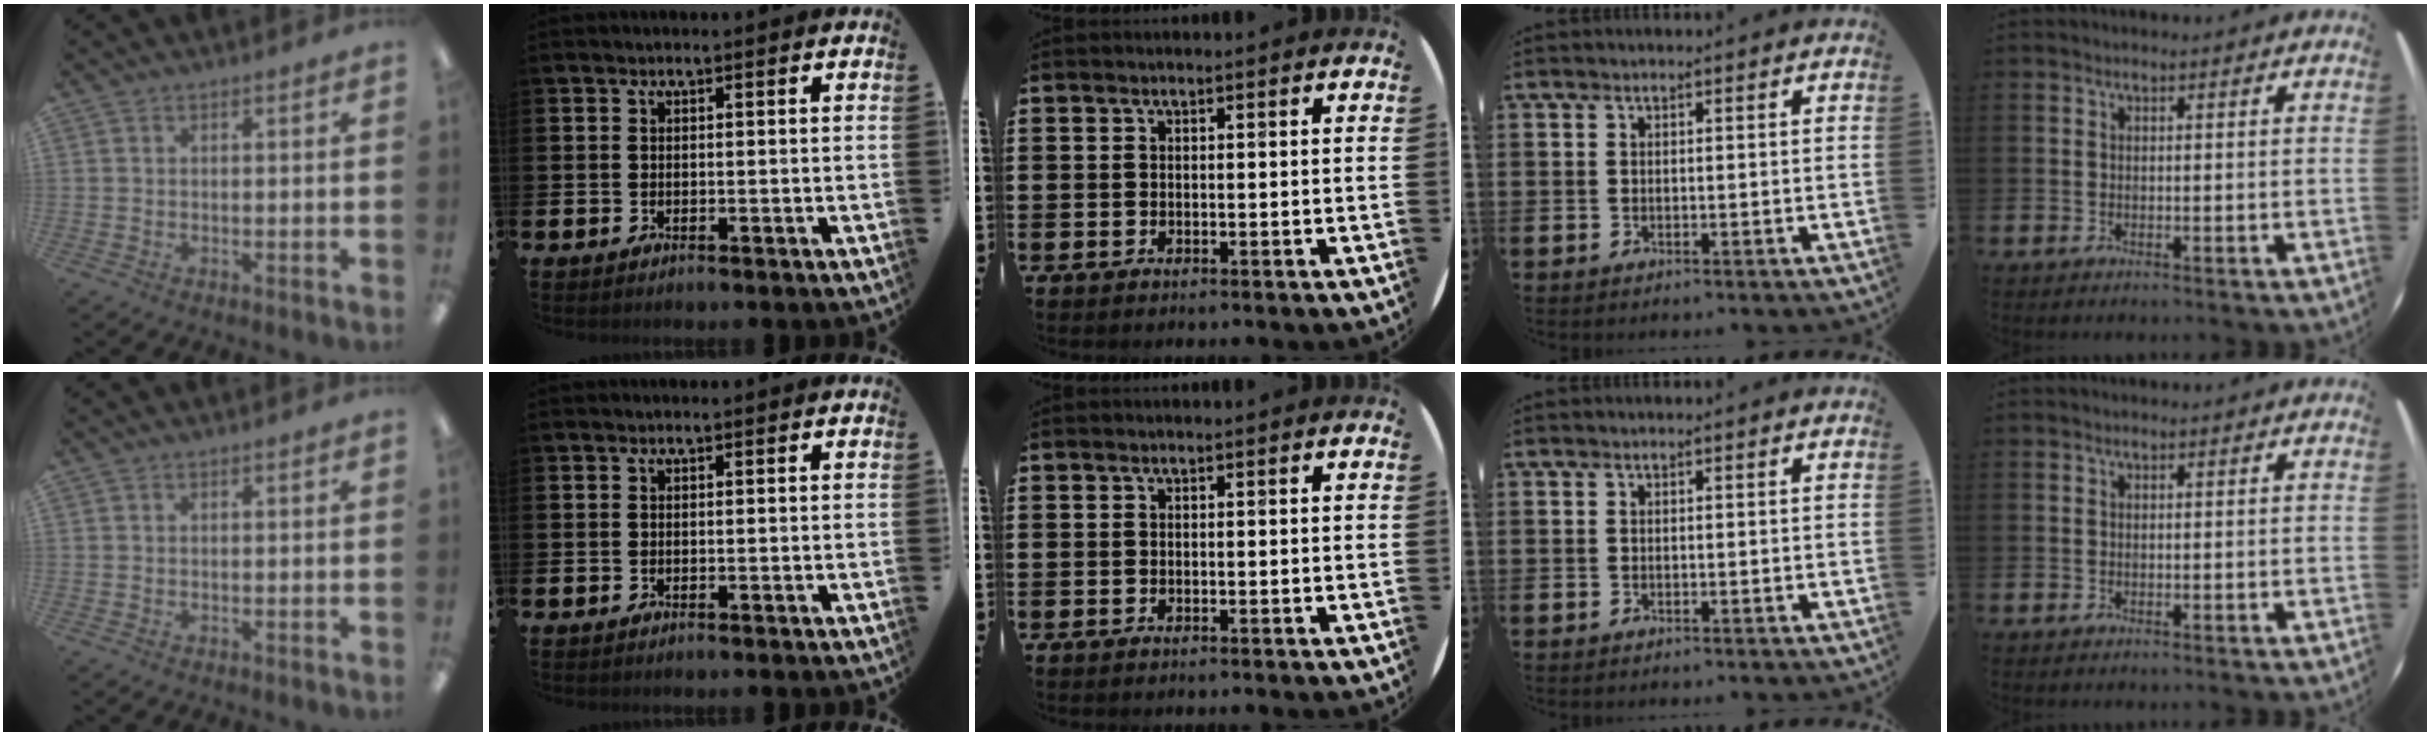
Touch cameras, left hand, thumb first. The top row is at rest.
{}